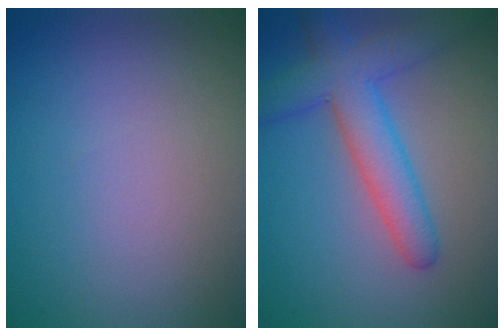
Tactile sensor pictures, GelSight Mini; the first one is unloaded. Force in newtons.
{"total": 5.3, "press": 5.3, "slide": 0.3}